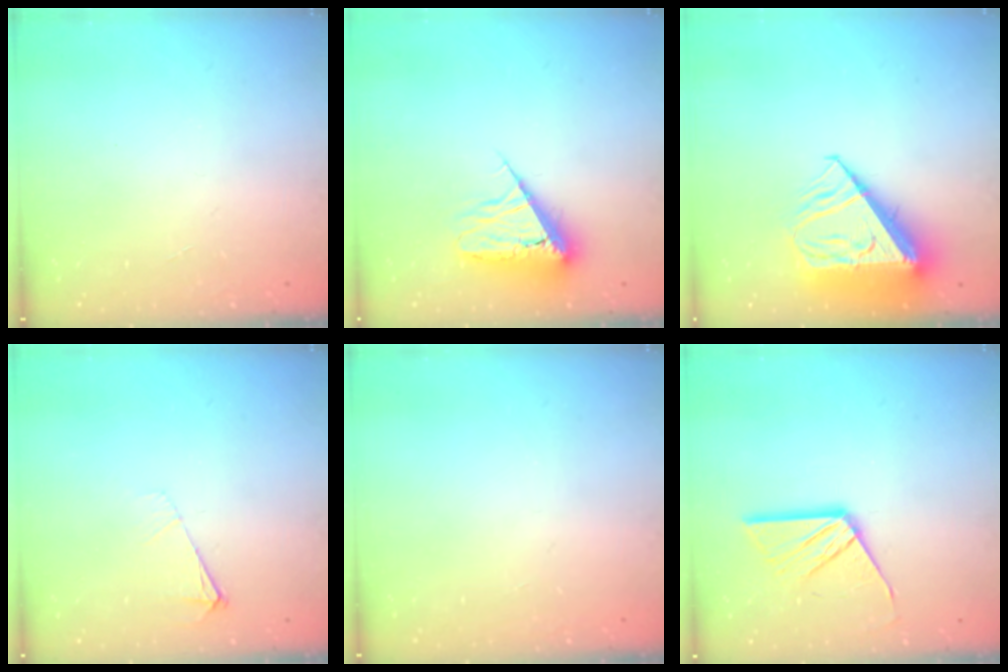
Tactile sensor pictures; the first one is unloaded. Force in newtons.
{"total": 7.9, "press": 7.9, "slide": 1.0}
{"total": 14.1, "press": 14.0, "slide": 1.5}
{"total": 5.5, "press": 5.4, "slide": 0.7}
{"total": 0.0}
{"total": 10.2, "press": 10.2, "slide": 0.8}